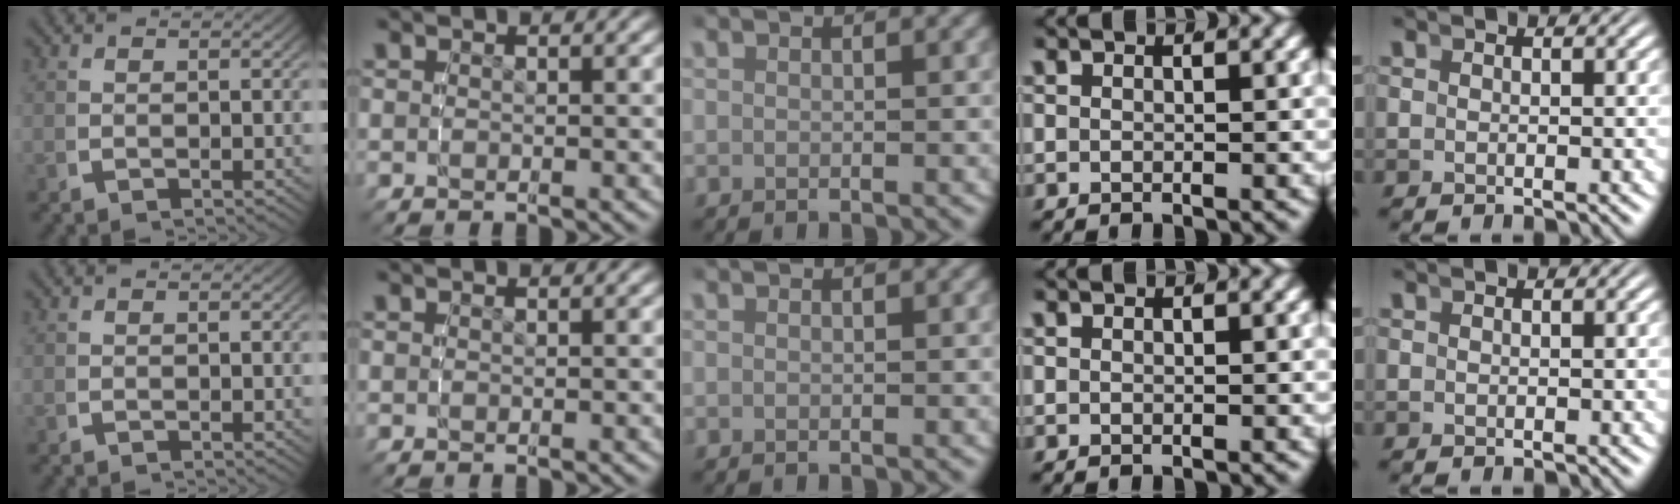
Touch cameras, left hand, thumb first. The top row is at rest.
{}